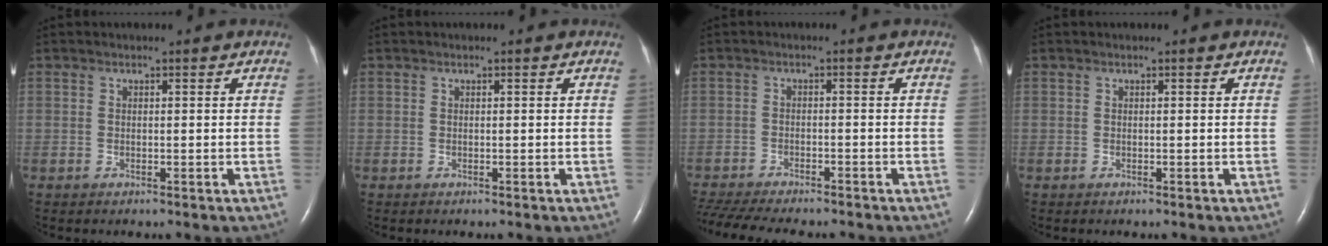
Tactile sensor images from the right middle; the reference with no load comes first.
{"total": 0.0}
{"total": 14.1, "force": [-12.3, 2.8, 6.3], "torque": [-0.135, -0.017, -0.177]}
{"total": 0.0}